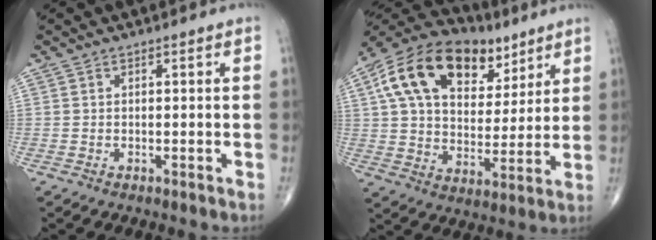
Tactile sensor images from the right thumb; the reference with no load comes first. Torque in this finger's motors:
{"motor_torque": [0.41, 0.91, 1.48, 0.74, 0.51]}